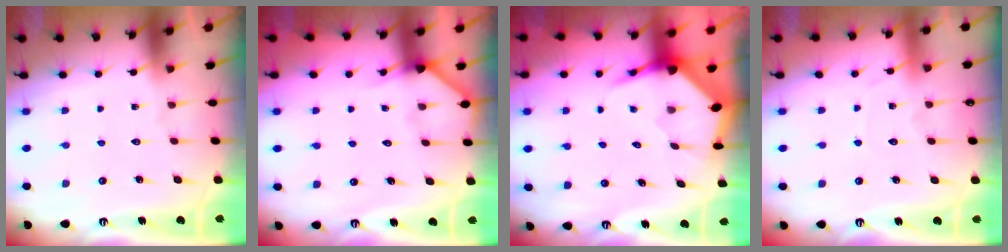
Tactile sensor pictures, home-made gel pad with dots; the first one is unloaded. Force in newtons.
{"total": 4.2, "press": 4.2, "slide": 0.3}
{"total": 4.3, "press": 4.3, "slide": 0.5}
{"total": 4.0, "press": 4.0, "slide": 0.5}